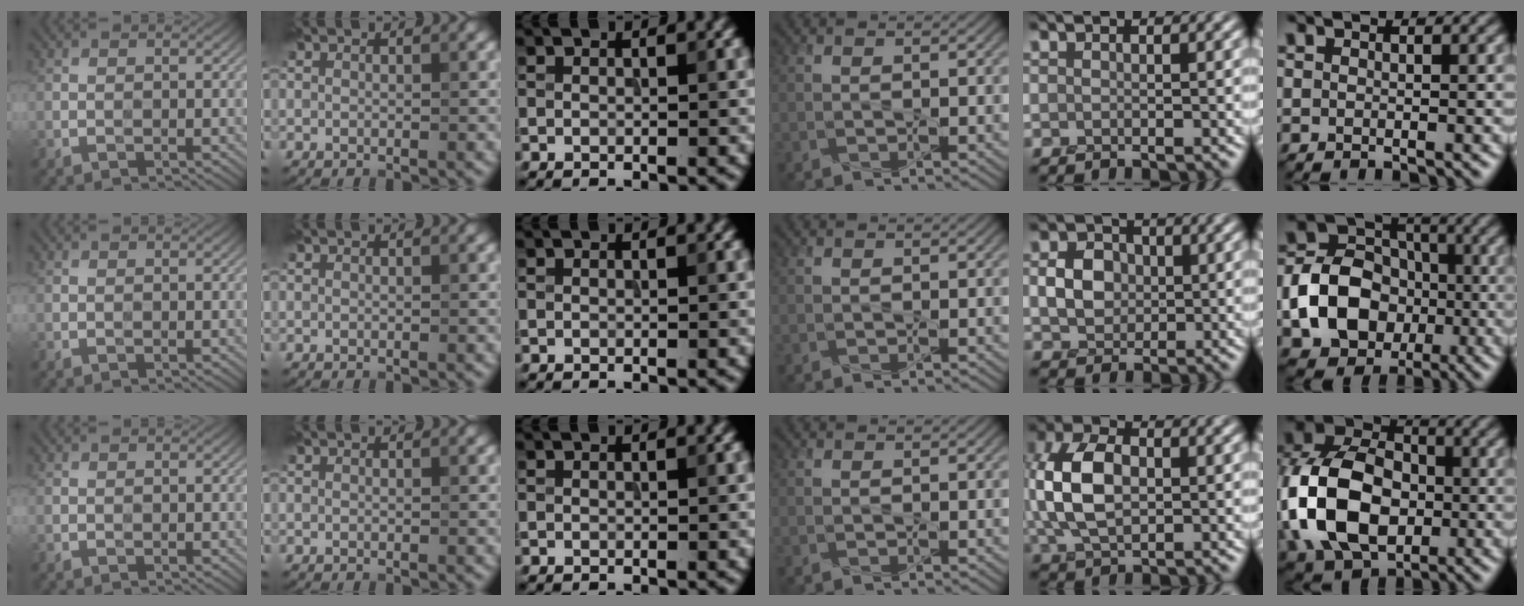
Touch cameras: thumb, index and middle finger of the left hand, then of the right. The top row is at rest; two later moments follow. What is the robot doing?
{"motion": "press", "object": "stapler"}